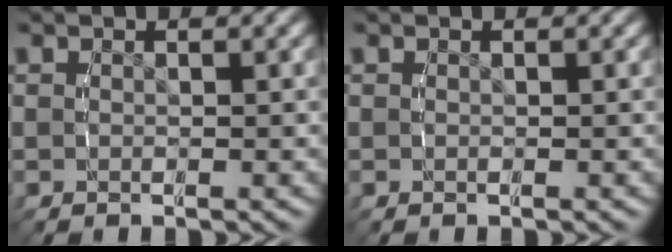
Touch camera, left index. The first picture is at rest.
{"total": 0.0}